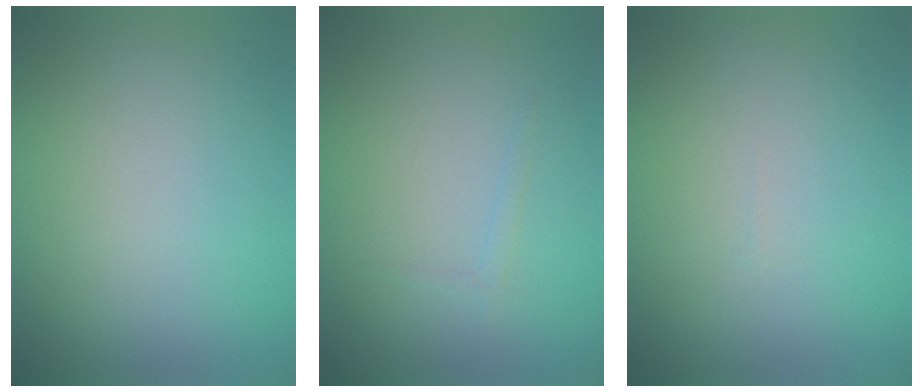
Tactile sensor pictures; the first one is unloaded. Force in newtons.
{"total": 0.7, "press": 0.7, "slide": 0.0}
{"total": 0.0}